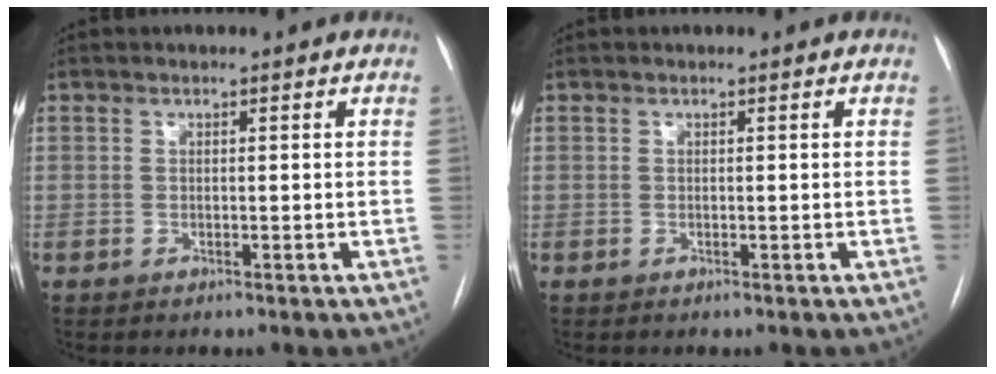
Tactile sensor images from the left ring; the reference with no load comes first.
{"total": 0.0}